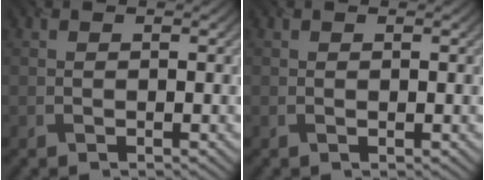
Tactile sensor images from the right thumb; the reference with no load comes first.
{"total": 0.0}